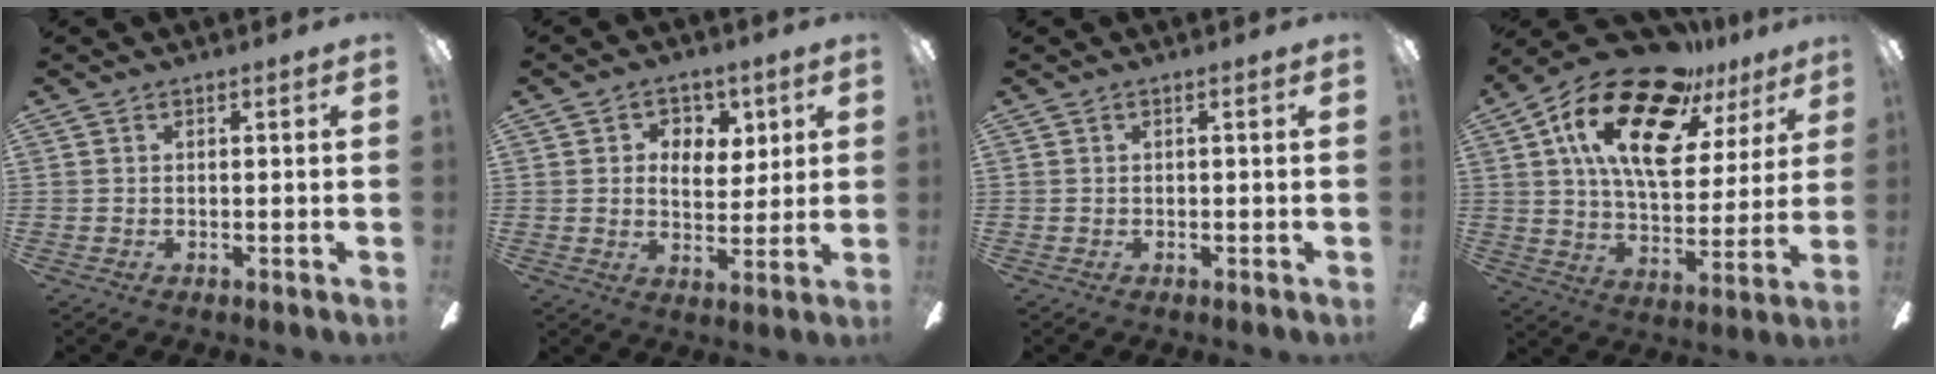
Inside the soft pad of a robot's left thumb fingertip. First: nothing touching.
{"total": 6.5, "force": [2.7, 5.0, 3.2], "torque": [-0.039, -0.003, 0.041]}
{"total": 0.0}
{"total": 23.2, "force": [13.4, 10.7, 15.6], "torque": [-0.262, -0.062, 0.231]}